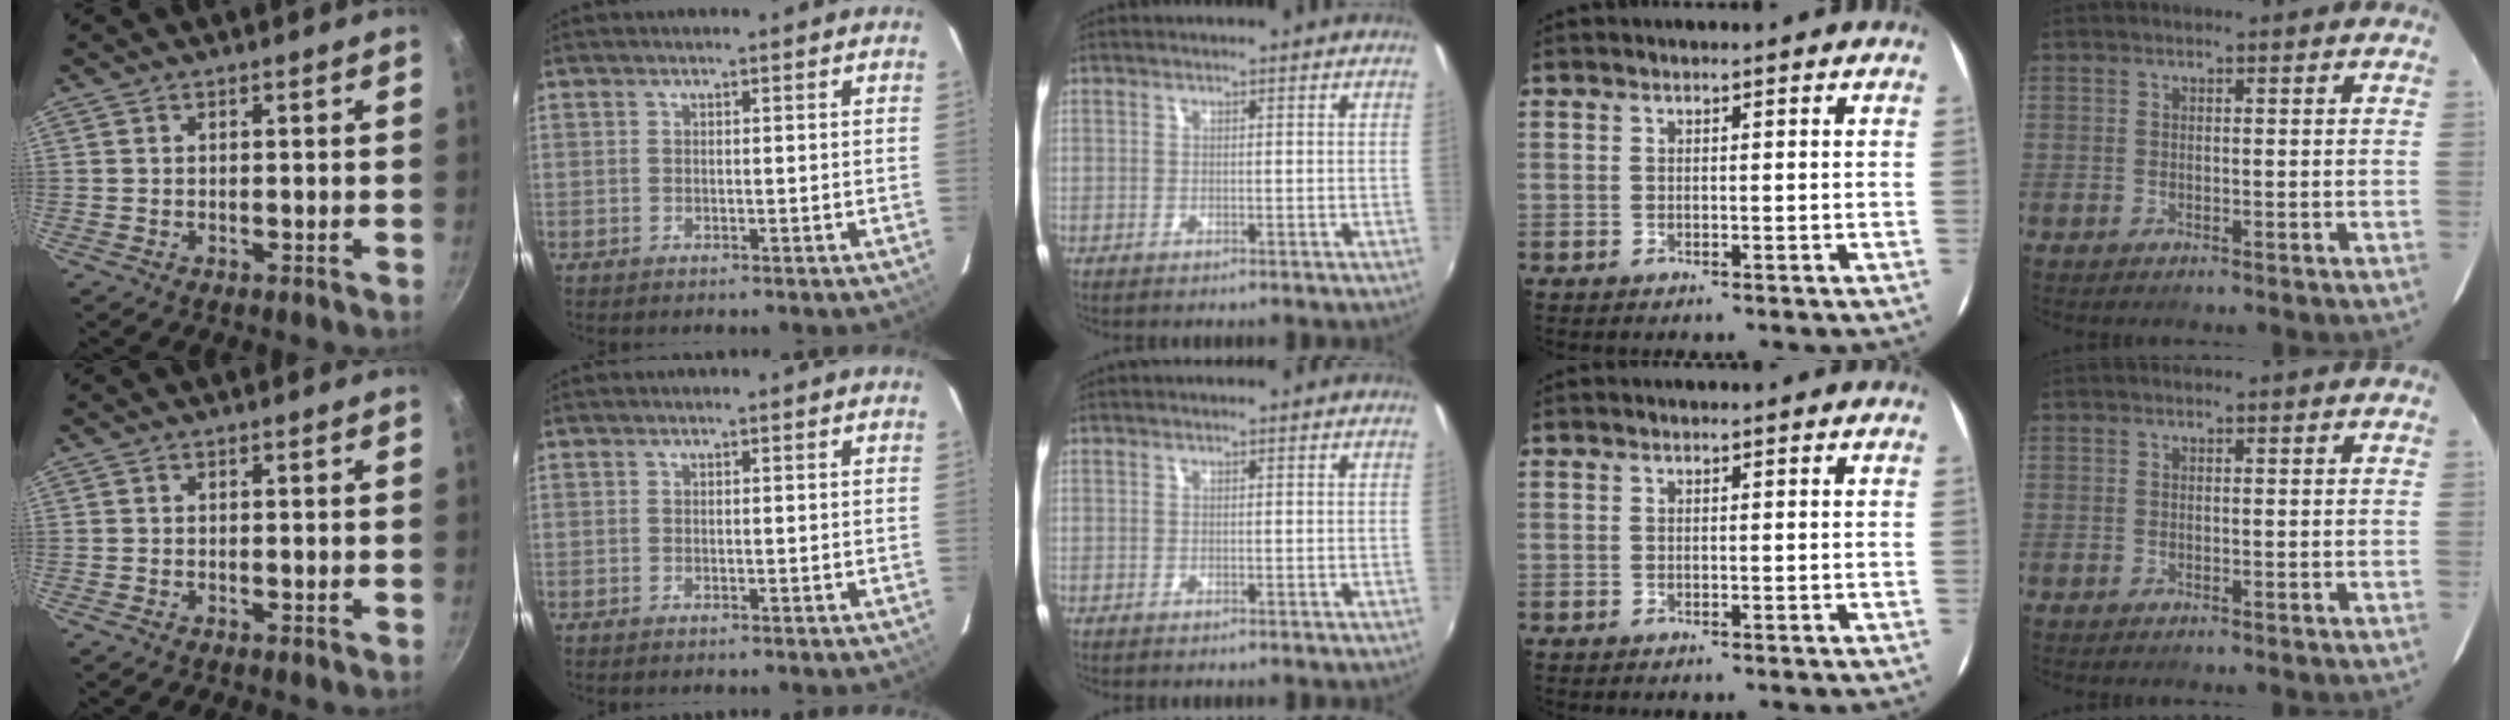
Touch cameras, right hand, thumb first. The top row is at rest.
{}